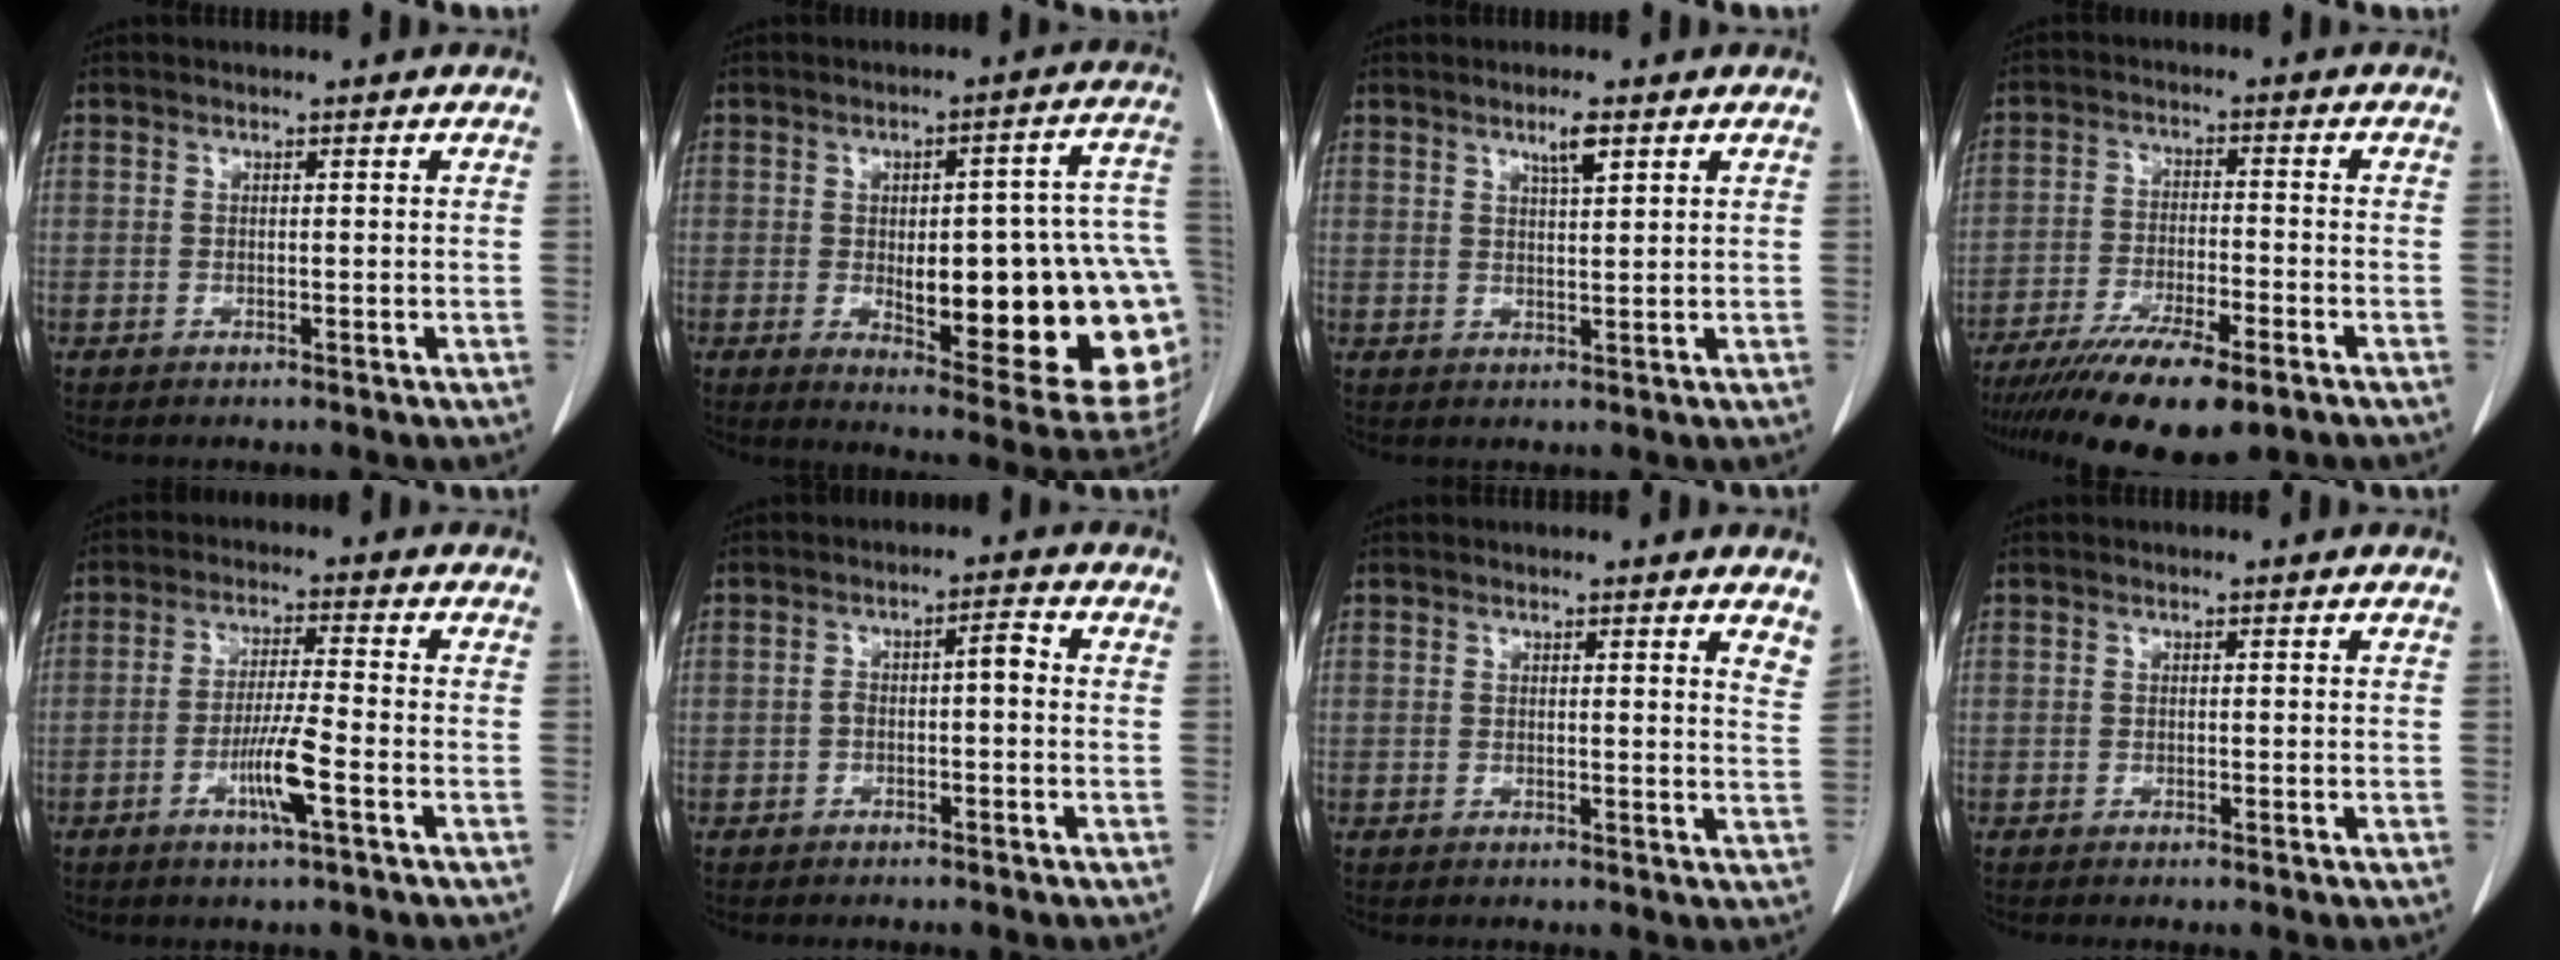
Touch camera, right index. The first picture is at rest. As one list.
[{"total": 25.3, "force": [-3.3, 6.1, 24.4], "torque": [-0.227, 0.013, -0.022]}, {"total": 2.9, "force": [1.8, 0.2, 2.3], "torque": [-0.044, -0.001, 0.032]}, {"total": 13.7, "force": [-9.9, 2.7, 9.1], "torque": [-0.158, -0.031, -0.162]}, {"total": 6.6, "force": [-2.7, -0.2, 6.1], "torque": [-0.117, -0.008, -0.052]}, {"total": 3.0, "force": [-0.5, 0.8, 2.8], "torque": [-0.048, 0.018, -0.007]}, {"total": 4.0, "force": [3.6, 0.4, 1.7], "torque": [-0.020, -0.017, 0.021]}, {"total": 0.0}]